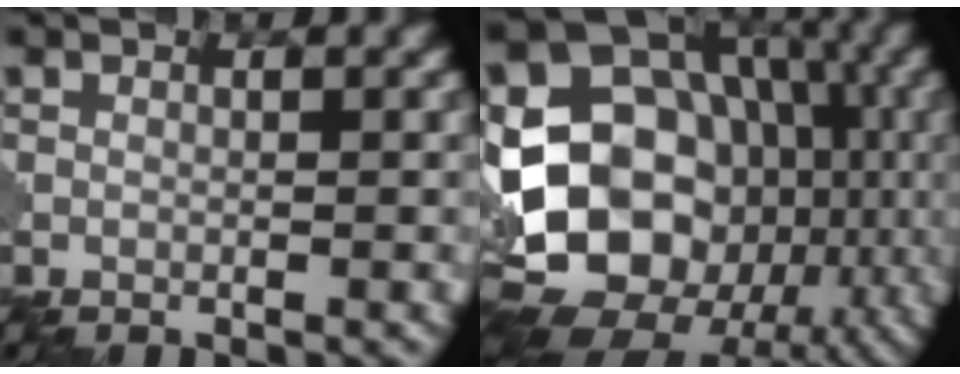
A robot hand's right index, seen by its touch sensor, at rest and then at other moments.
{"total": 21.6, "force": [-2.6, 17.9, 11.9], "torque": [-0.179, 0.002, -0.066]}